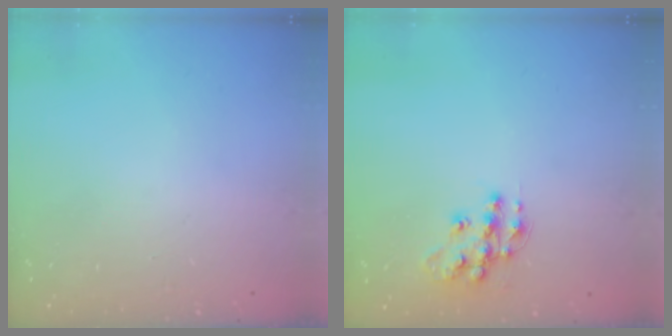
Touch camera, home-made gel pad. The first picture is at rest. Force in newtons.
{"total": 11.8, "press": 11.8, "slide": 0.7}